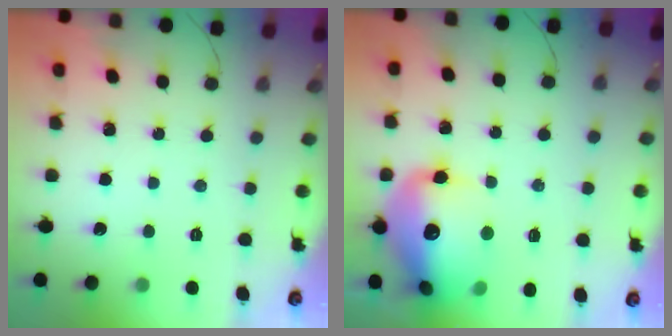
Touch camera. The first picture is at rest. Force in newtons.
{"total": 20.7, "press": 20.5, "slide": 3.3}